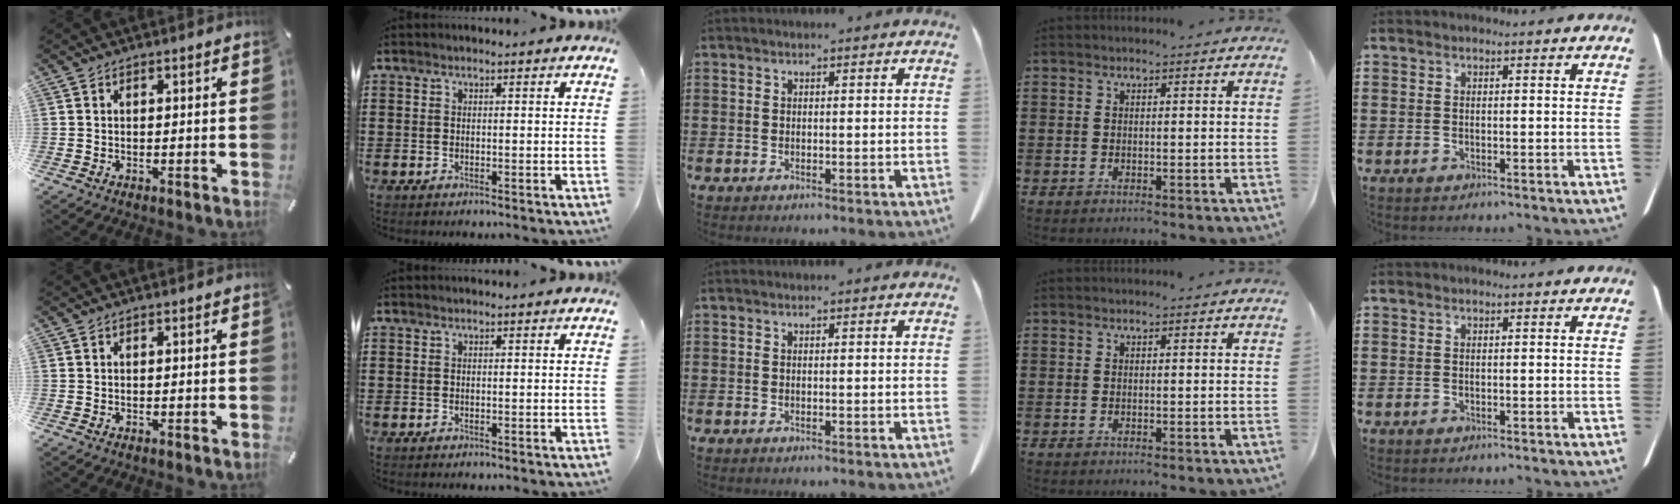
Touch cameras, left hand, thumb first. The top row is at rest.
{}